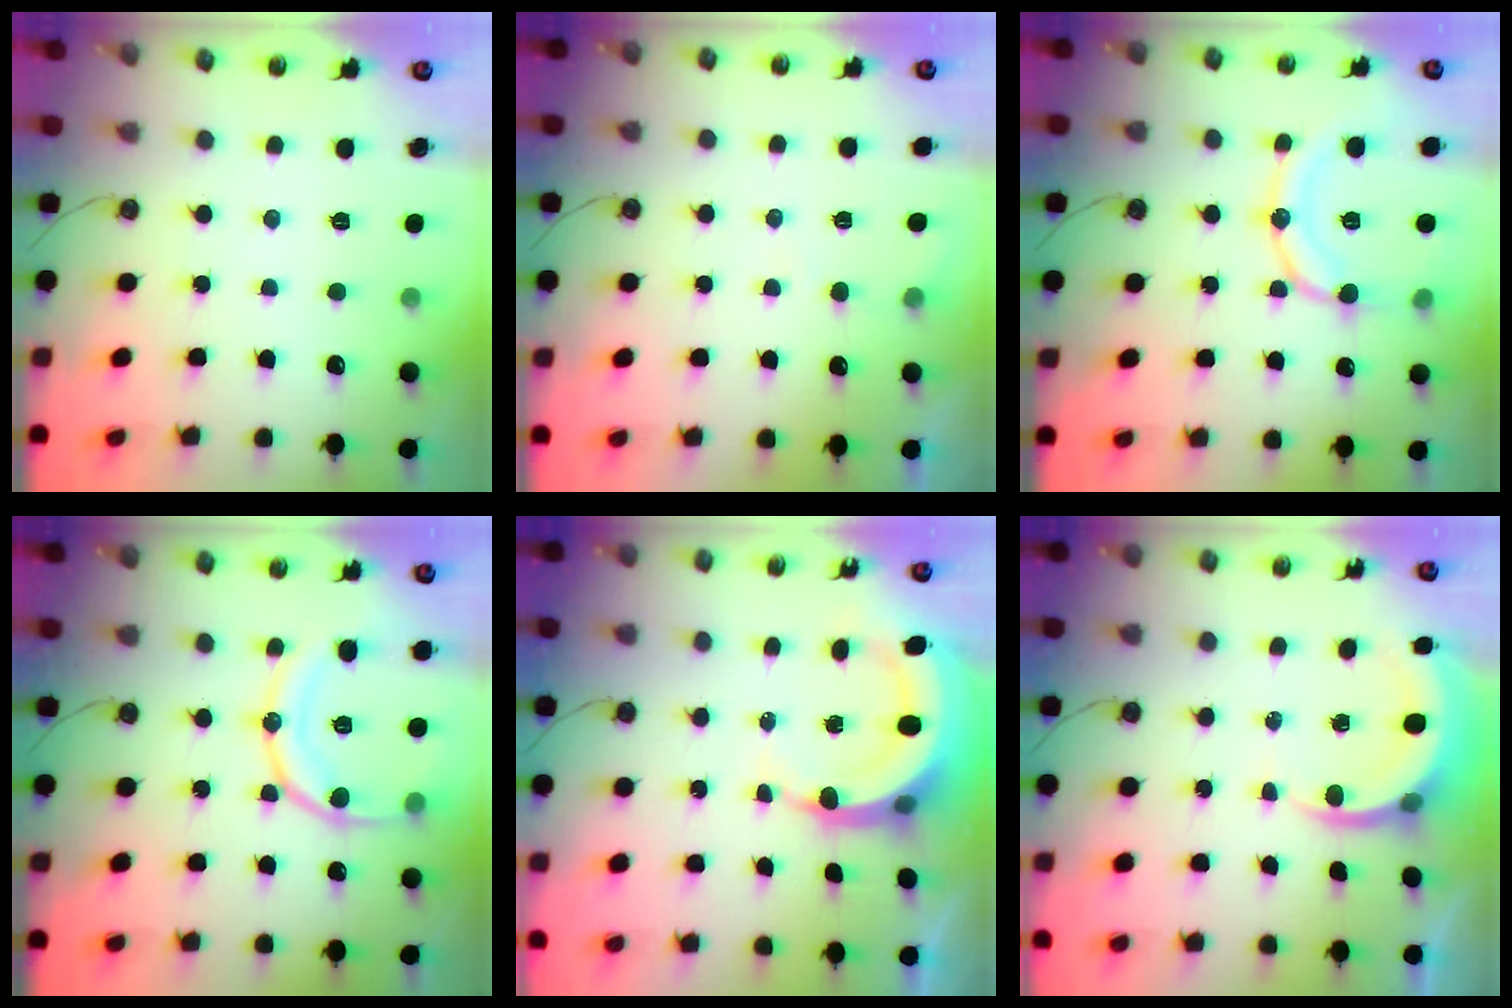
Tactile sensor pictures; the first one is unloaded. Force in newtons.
{"total": 3.0, "press": 3.0, "slide": 0.3}
{"total": 15.7, "press": 15.3, "slide": 3.3}
{"total": 15.9, "press": 15.8, "slide": 1.8}
{"total": 8.0, "press": 7.8, "slide": 2.0}
{"total": 4.7, "press": 4.7, "slide": 0.3}